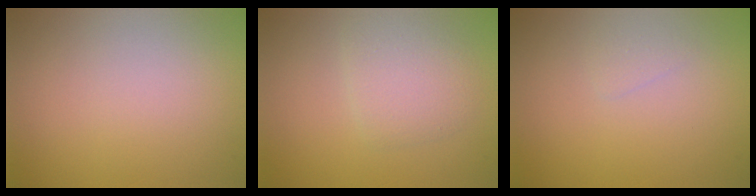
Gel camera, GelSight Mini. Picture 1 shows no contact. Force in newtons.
{"total": 2.6, "press": 2.6, "slide": 0.1}
{"total": 0.7, "press": 0.7, "slide": 0.0}